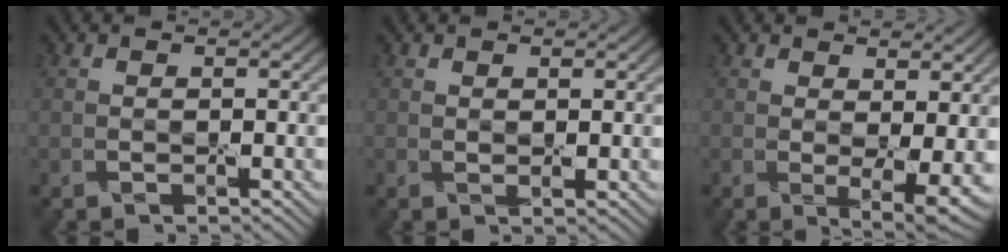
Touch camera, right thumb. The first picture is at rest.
{"total": 0.7, "force": [0.5, 0.2, 0.5], "torque": [-0.009, -0.002, 0.010]}
{"total": 4.2, "force": [0.9, 1.2, 3.9], "torque": [-0.067, -0.014, 0.020]}